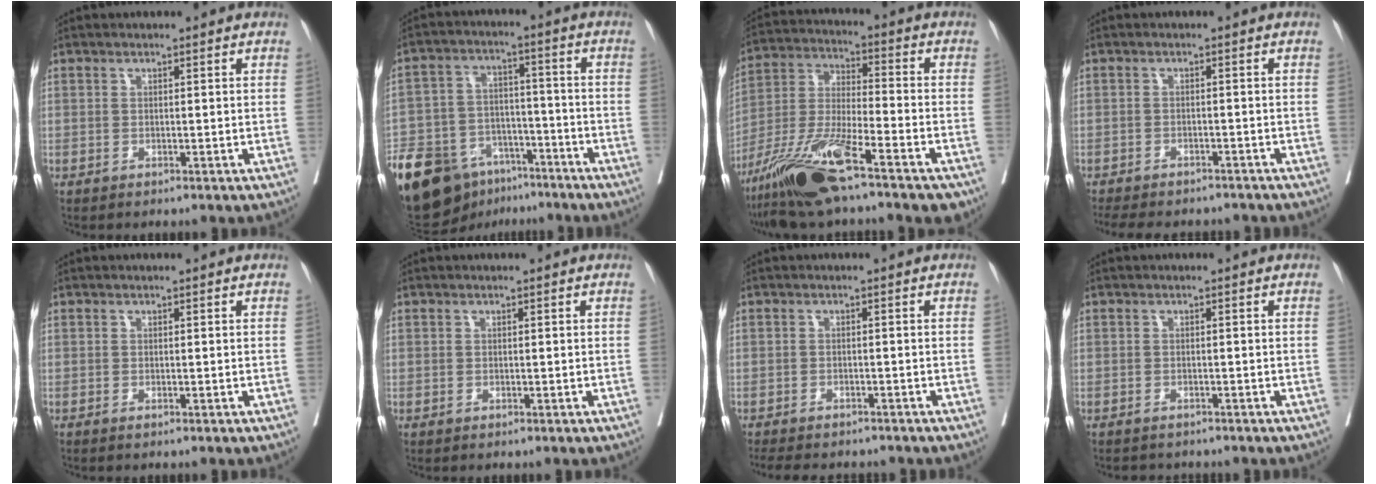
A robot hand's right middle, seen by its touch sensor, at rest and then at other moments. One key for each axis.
{"total": 22.4, "fx": -14.5, "fy": 12.7, "fz": 11.5, "tx": -0.291, "ty": -0.005, "tz": -0.242}
{"total": 18.2, "fx": -11.6, "fy": 3.2, "fz": 13.7, "tx": -0.266, "ty": -0.030, "tz": -0.209}
{"total": 11.4, "fx": -10.0, "fy": 3.8, "fz": 3.9, "tx": -0.074, "ty": -0.002, "tz": -0.127}
{"total": 0.0}
{"total": 0.0}
{"total": 9.4, "fx": -8.2, "fy": 3.0, "fz": 3.4, "tx": -0.056, "ty": -0.006, "tz": -0.108}
{"total": 2.6, "fx": -2.4, "fy": 1.1, "fz": 0.2, "tx": -0.004, "ty": -0.003, "tz": -0.035}